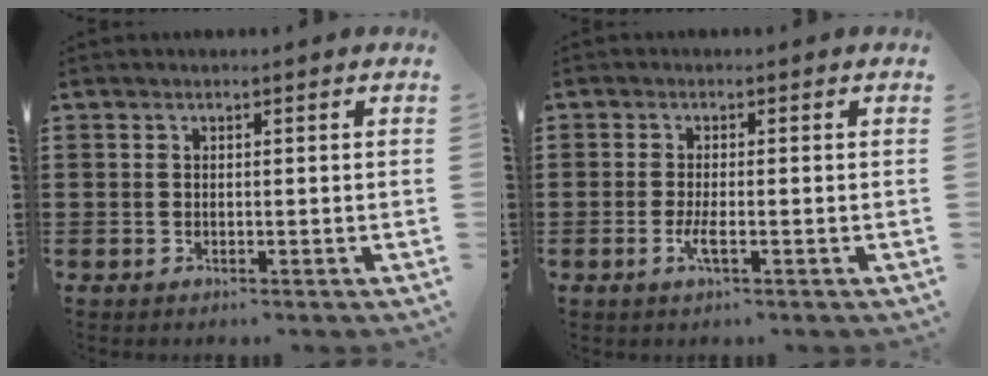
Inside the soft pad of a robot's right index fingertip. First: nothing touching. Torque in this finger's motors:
{"motor_torque": [2.14, 0.00, 0.31, 0.01]}